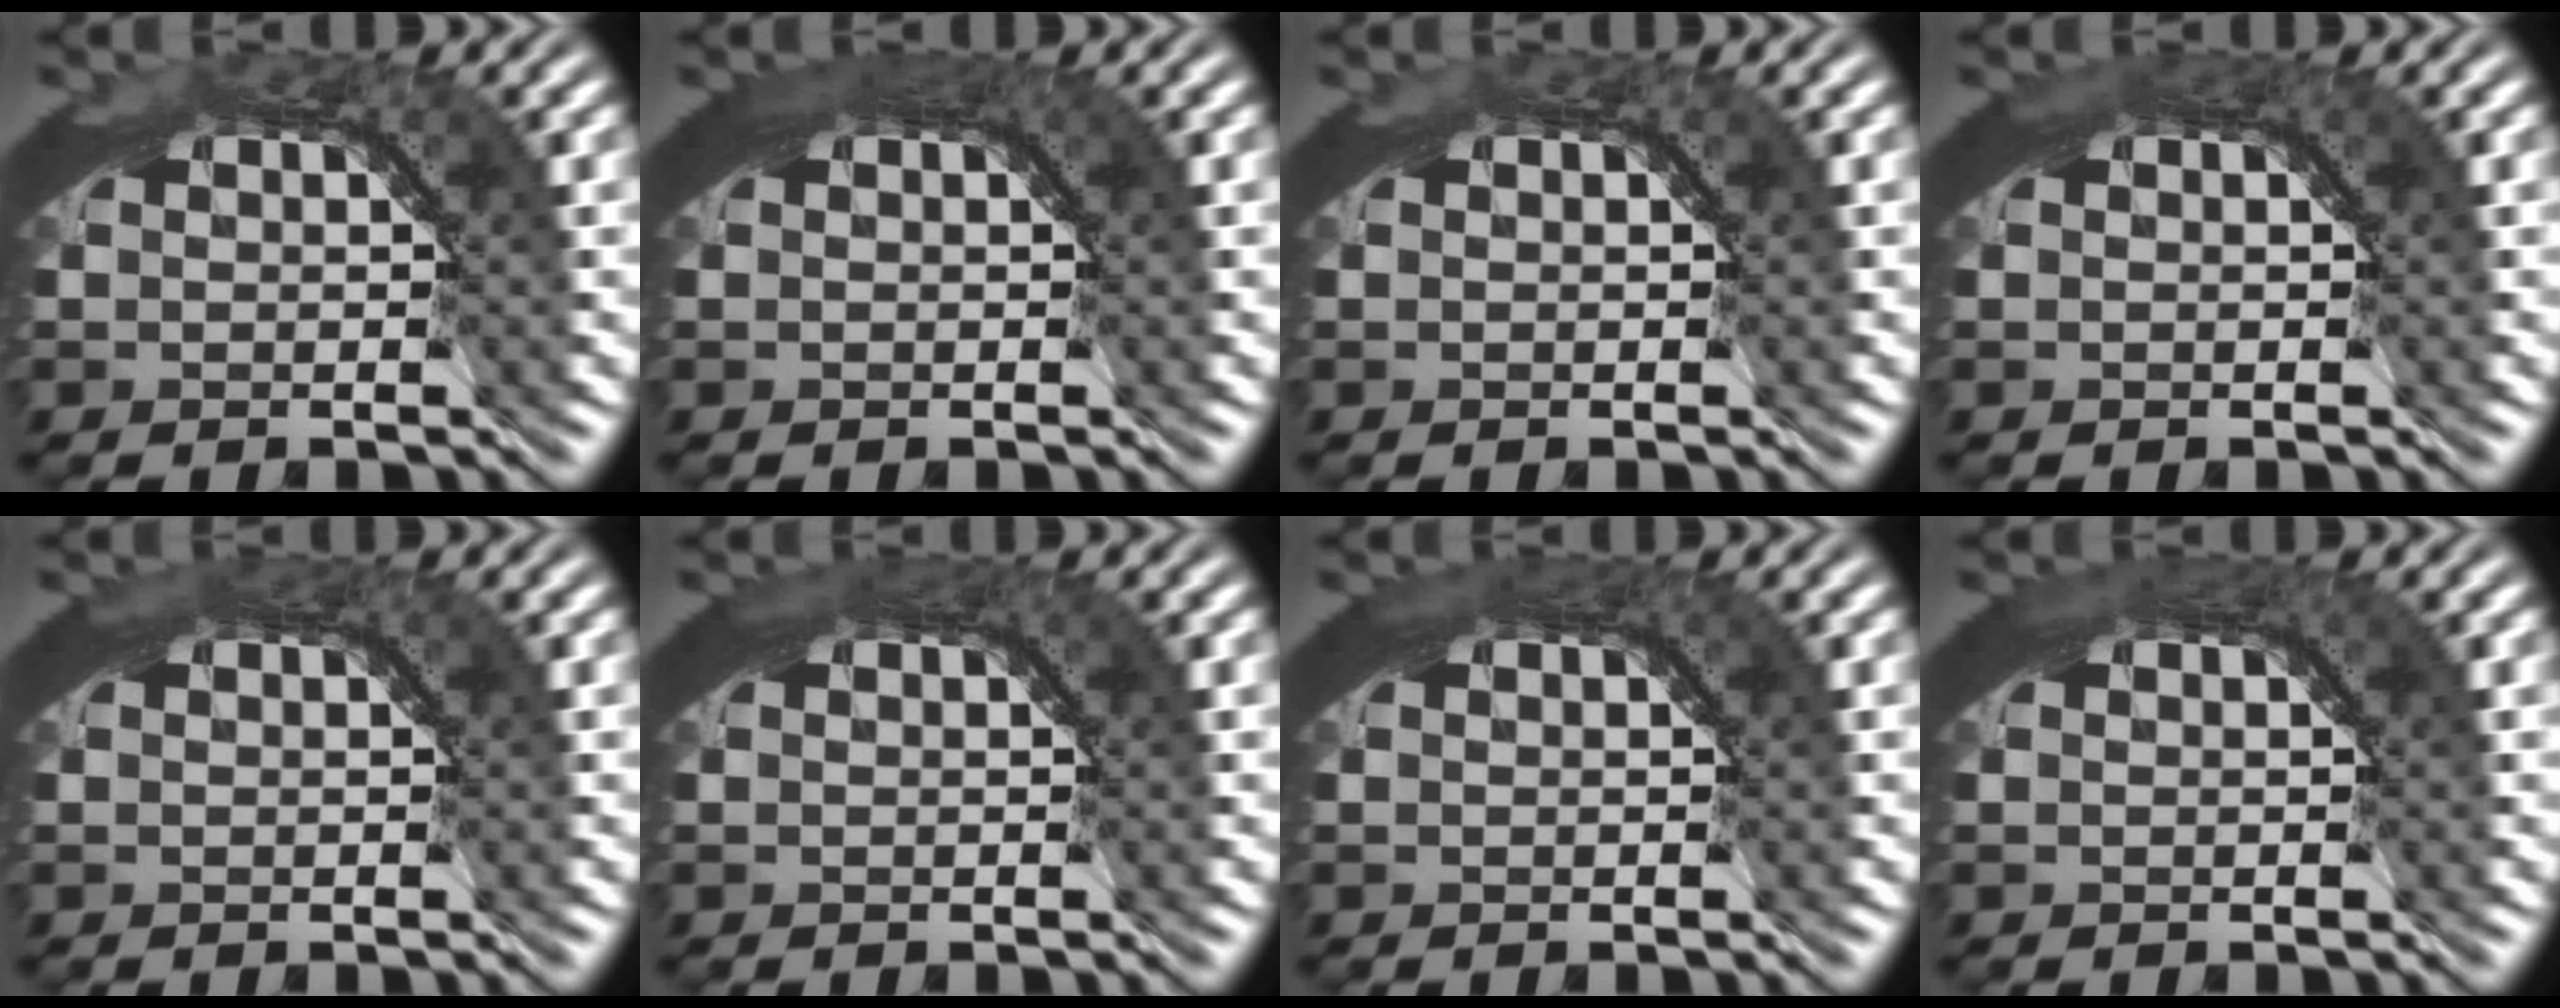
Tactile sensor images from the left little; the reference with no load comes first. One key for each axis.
{"total": 1.5, "fx": 0.9, "fy": 0.3, "fz": 1.2, "tx": -0.011, "ty": 0.003, "tz": 0.010}
{"total": 0.0}
{"total": 0.9, "fx": 0.5, "fy": 0.2, "fz": 0.7, "tx": -0.006, "ty": 0.001, "tz": 0.005}
{"total": 1.0, "fx": 0.5, "fy": 0.3, "fz": 0.8, "tx": -0.007, "ty": 0.001, "tz": 0.005}
{"total": 1.2, "fx": 0.7, "fy": 0.3, "fz": 1.0, "tx": -0.009, "ty": 0.001, "tz": 0.008}
{"total": 1.3, "fx": 0.7, "fy": 0.3, "fz": 1.0, "tx": -0.009, "ty": 0.001, "tz": 0.008}
{"total": 1.0, "fx": 0.6, "fy": 0.2, "fz": 0.7, "tx": -0.005, "ty": 0.000, "tz": 0.008}